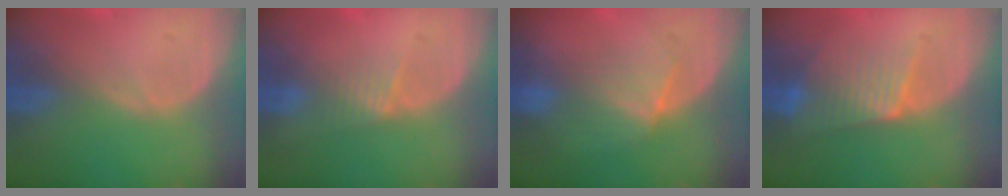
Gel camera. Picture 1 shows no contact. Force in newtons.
{"total": 2.6, "press": 2.4, "slide": 0.9}
{"total": 4.9, "press": 4.7, "slide": 1.2}
{"total": 6.7, "press": 6.1, "slide": 2.7}